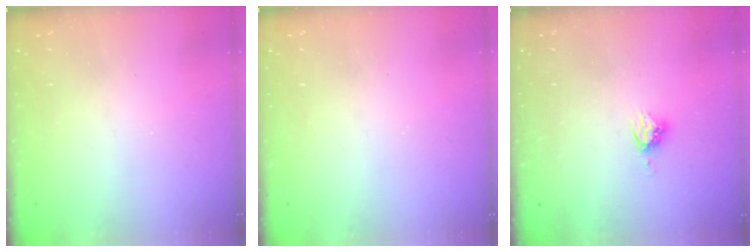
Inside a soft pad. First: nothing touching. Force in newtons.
{"total": 0.0}
{"total": 4.9, "press": 4.8, "slide": 0.4}